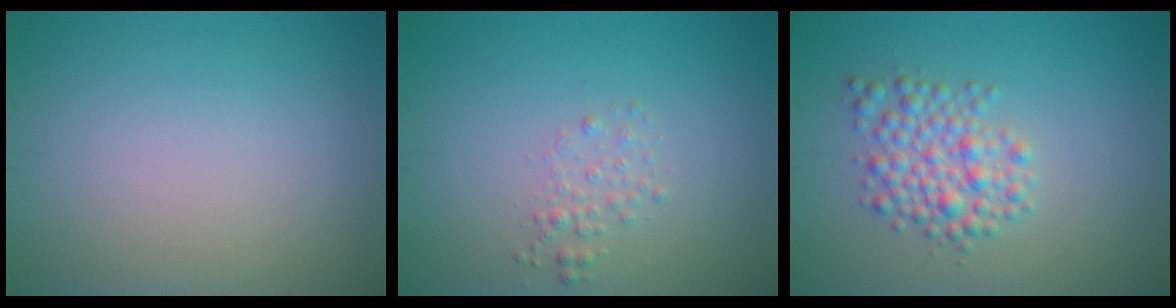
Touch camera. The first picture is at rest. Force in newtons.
{"total": 1.3, "press": 1.3, "slide": 0.1}
{"total": 3.6, "press": 3.6, "slide": 0.1}